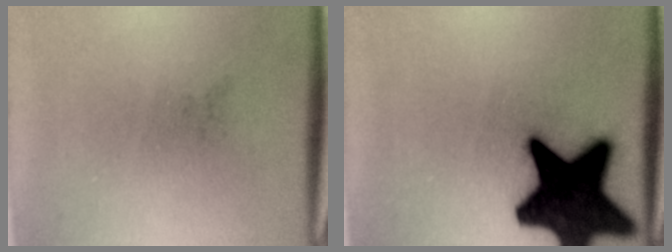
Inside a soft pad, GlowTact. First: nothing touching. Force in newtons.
{"total": 20.0}